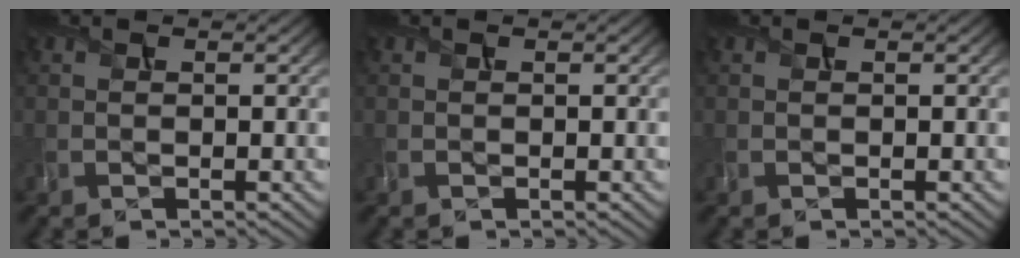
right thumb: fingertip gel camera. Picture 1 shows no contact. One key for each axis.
{"total": 0.0}
{"total": 0.0}